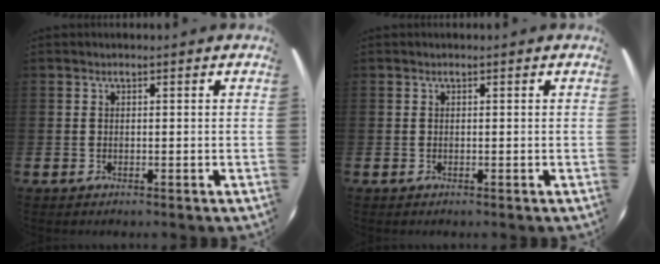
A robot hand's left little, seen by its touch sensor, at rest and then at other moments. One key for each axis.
{"total": 0.0}